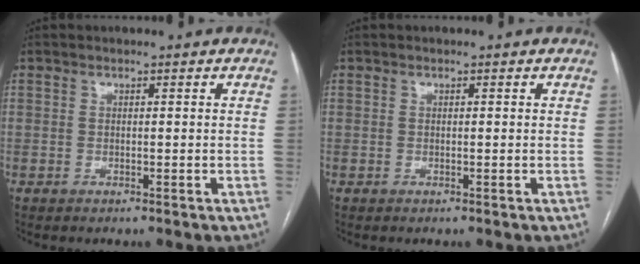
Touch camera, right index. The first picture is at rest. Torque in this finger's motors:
{"motor_torque": [-0.18, 0.08, 0.02, 0.01]}